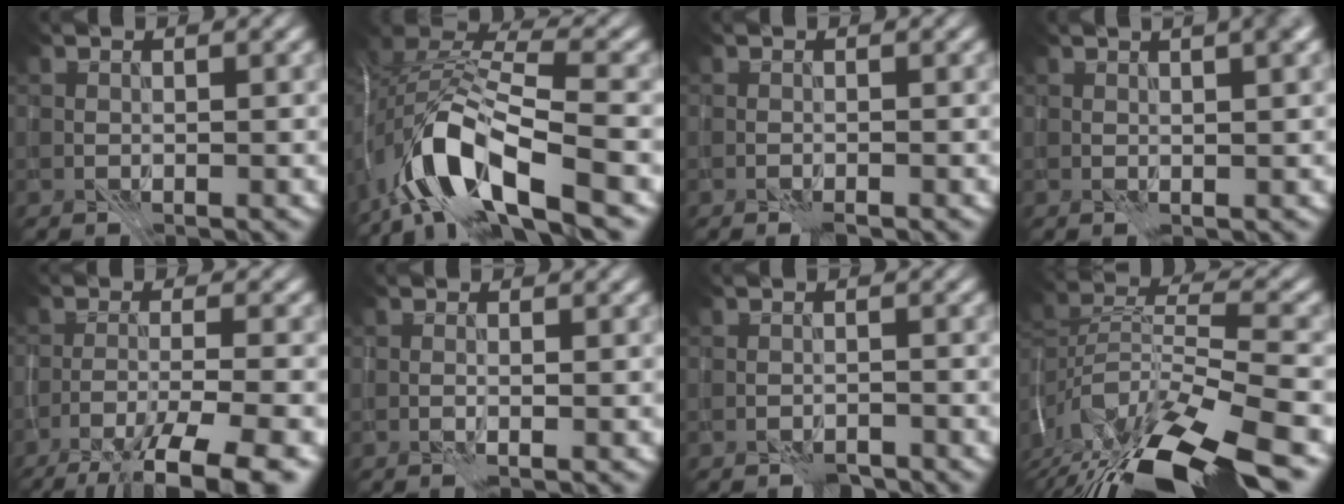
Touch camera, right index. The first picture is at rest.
{"total": 11.2, "force": [-5.5, 4.8, 8.5], "torque": [-0.164, 0.002, -0.107]}
{"total": 0.8, "force": [-0.7, 0.1, 0.5], "torque": [-0.013, 0.005, -0.011]}
{"total": 4.6, "force": [1.8, 1.8, 3.8], "torque": [-0.018, 0.027, -0.002]}
{"total": 9.0, "force": [-6.0, 1.9, 6.4], "torque": [-0.098, 0.000, -0.096]}
{"total": 0.6, "force": [0.3, 0.1, 0.5], "torque": [-0.007, 0.005, -0.002]}
{"total": 1.2, "force": [-1.1, 0.5, 0.3], "torque": [-0.001, 0.005, -0.018]}
{"total": 13.0, "force": [-9.2, 3.8, 8.4], "torque": [-0.167, 0.006, -0.147]}